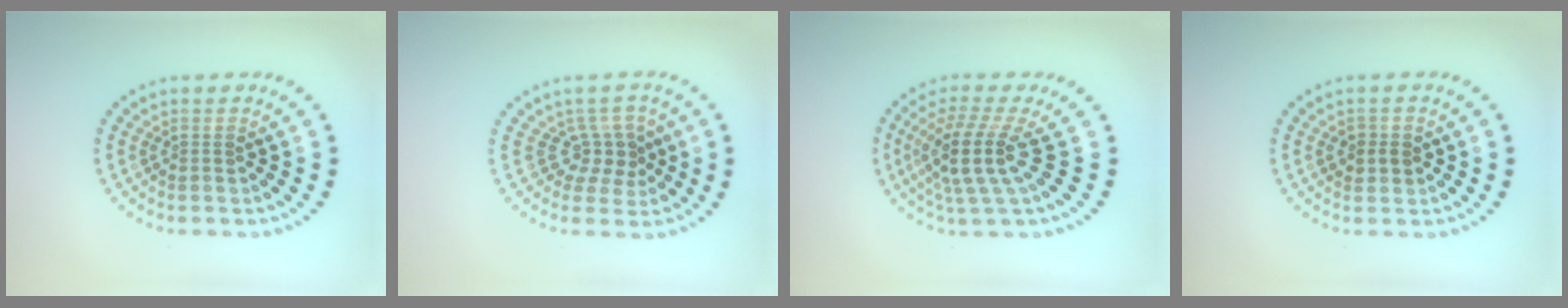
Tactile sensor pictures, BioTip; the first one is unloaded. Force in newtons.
{"total": 2.5, "press": 1.8, "slide": 1.8}
{"total": 4.6, "press": 3.5, "slide": 2.9}
{"total": 1.5, "press": 1.4, "slide": 0.5}